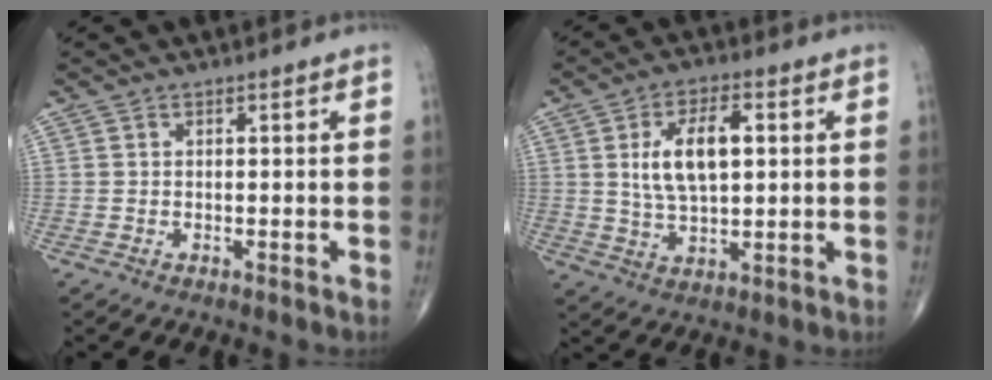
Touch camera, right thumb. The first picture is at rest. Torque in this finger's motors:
{"motor_torque": [-0.71, 1.08, 0.71, 0.60, 0.32]}